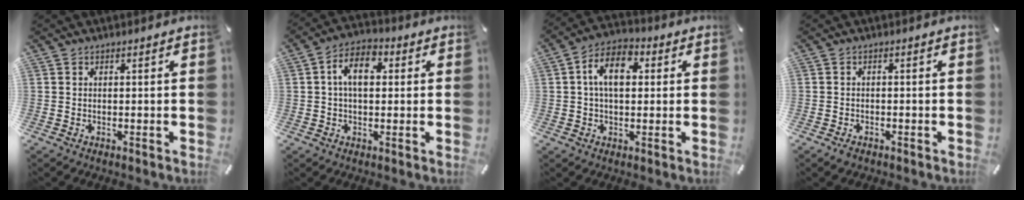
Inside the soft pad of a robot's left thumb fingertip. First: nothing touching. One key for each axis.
{"total": 8.2, "fx": 1.1, "fy": 5.0, "fz": 6.4, "tx": -0.113, "ty": 0.008, "tz": 0.017}
{"total": 9.7, "fx": 1.7, "fy": 6.0, "fz": 7.5, "tx": -0.134, "ty": 0.012, "tz": 0.031}
{"total": 1.1, "fx": -0.9, "fy": 0.6, "fz": 0.4, "tx": -0.007, "ty": 0.003, "tz": -0.019}